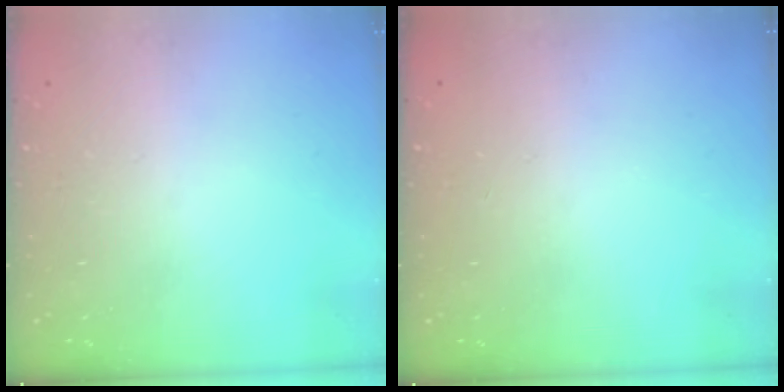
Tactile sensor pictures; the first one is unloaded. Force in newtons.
{"total": 0.0}